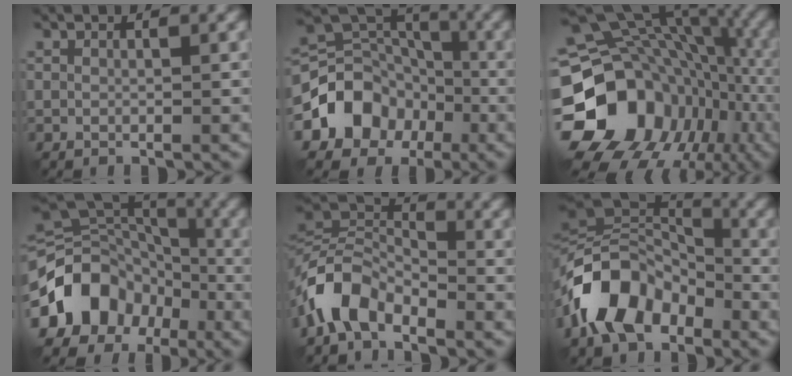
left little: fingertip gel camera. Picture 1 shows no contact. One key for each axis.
{"total": 7.7, "fx": -3.3, "fy": 6.1, "fz": 3.2, "tx": -0.037, "ty": 0.014, "tz": -0.072}
{"total": 19.3, "fx": -4.4, "fy": 15.8, "fz": 10.2, "tx": -0.200, "ty": -0.015, "tz": -0.055}
{"total": 11.4, "fx": -5.2, "fy": 8.9, "fz": 4.9, "tx": -0.102, "ty": 0.012, "tz": -0.108}
{"total": 6.2, "fx": -3.9, "fy": 3.5, "fz": 3.4, "tx": -0.061, "ty": 0.005, "tz": -0.090}
{"total": 10.3, "fx": -5.2, "fy": 6.5, "fz": 6.1, "tx": -0.109, "ty": 0.009, "tz": -0.114}